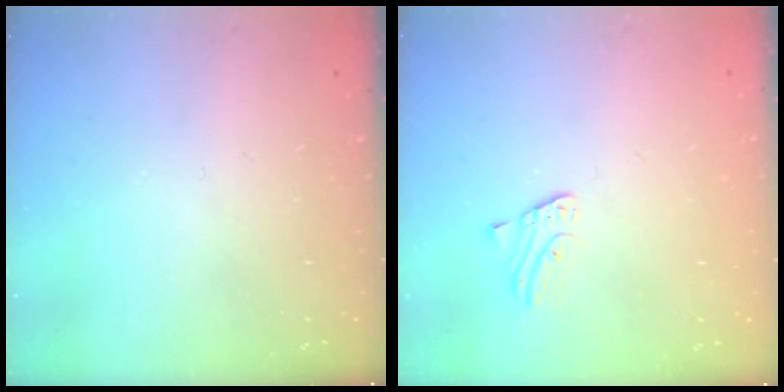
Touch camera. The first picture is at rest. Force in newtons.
{"total": 1.3, "press": 1.2, "slide": 0.1}